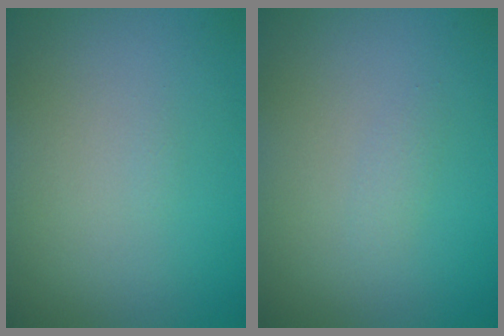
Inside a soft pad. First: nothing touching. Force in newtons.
{"total": 0.7, "press": 0.7, "slide": 0.0}